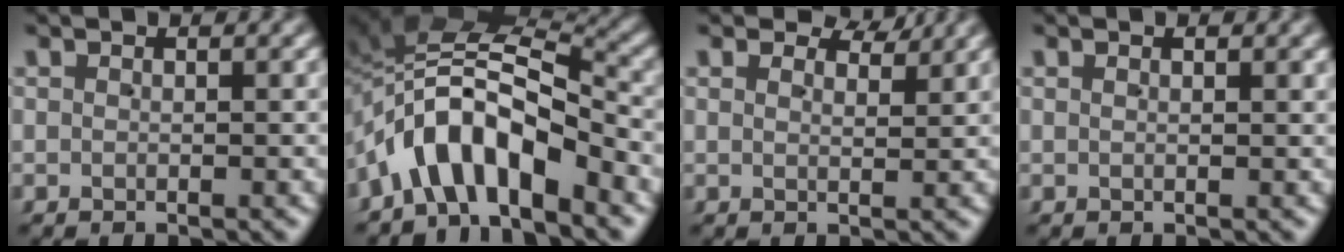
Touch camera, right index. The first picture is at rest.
{"total": 10.7, "force": [-0.8, 6.7, 8.3], "torque": [-0.163, 0.000, -0.022]}
{"total": 1.9, "force": [1.8, 0.2, 0.5], "torque": [0.002, 0.002, 0.027]}
{"total": 0.6, "force": [0.3, 0.0, 0.4], "torque": [-0.003, 0.000, 0.005]}